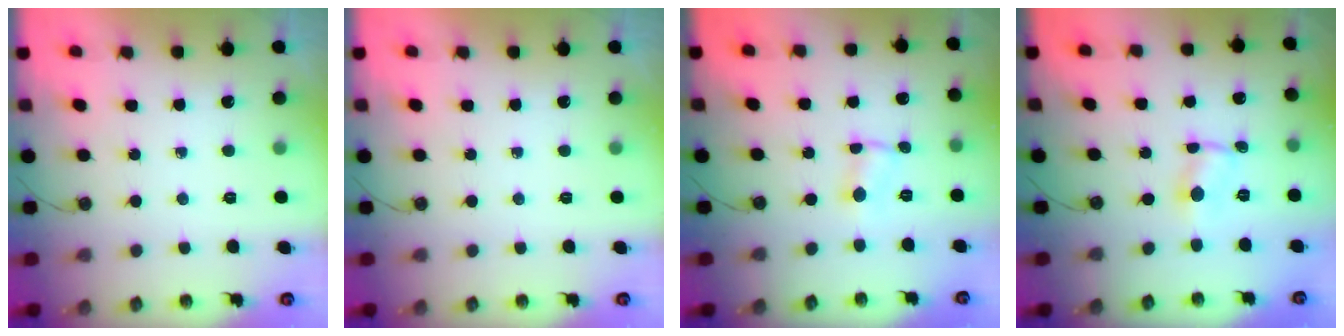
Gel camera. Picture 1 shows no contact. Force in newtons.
{"total": 0.0}
{"total": 1.9, "press": 1.9, "slide": 0.2}
{"total": 1.1, "press": 1.0, "slide": 0.2}